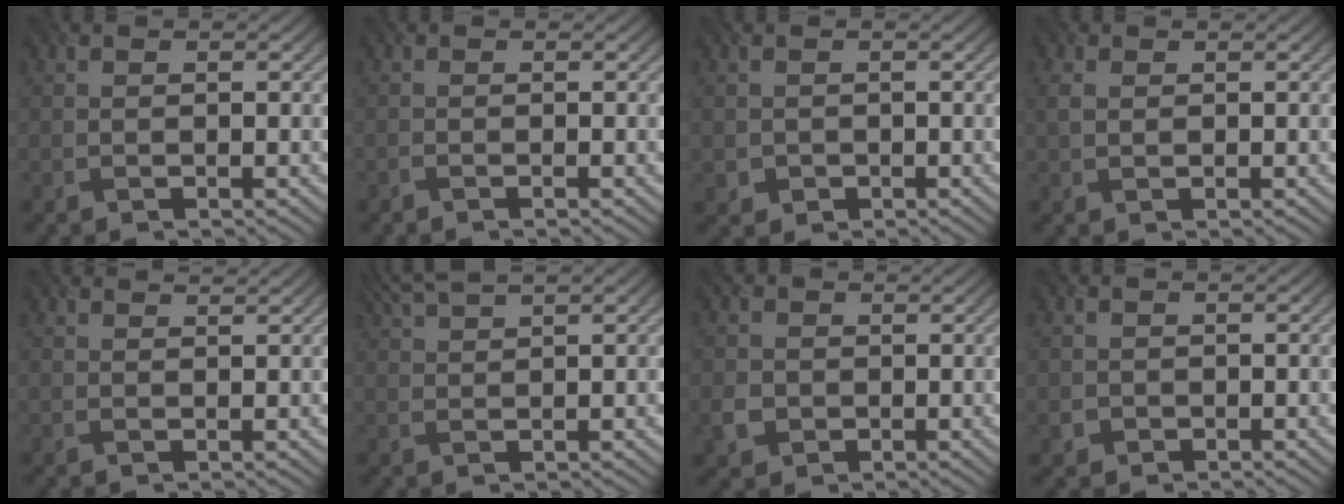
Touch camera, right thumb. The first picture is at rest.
{"total": 0.5, "force": [-0.3, -0.4, -0.2], "torque": [0.002, -0.001, -0.009]}
{"total": 1.2, "force": [-0.2, 1.2, -0.2], "torque": [0.003, -0.009, -0.006]}
{"total": 1.1, "force": [0.8, 0.7, 0.5], "torque": [-0.025, 0.002, 0.011]}
{"total": 1.4, "force": [1.4, -0.1, -0.1], "torque": [-0.007, -0.008, 0.018]}
{"total": 3.9, "force": [3.1, 0.2, 2.4], "torque": [-0.059, 0.016, 0.061]}
{"total": 2.9, "force": [-0.3, 2.8, 0.8], "torque": [-0.028, -0.005, -0.013]}
{"total": 0.9, "force": [-0.2, 0.8, -0.3], "torque": [0.006, -0.006, -0.009]}